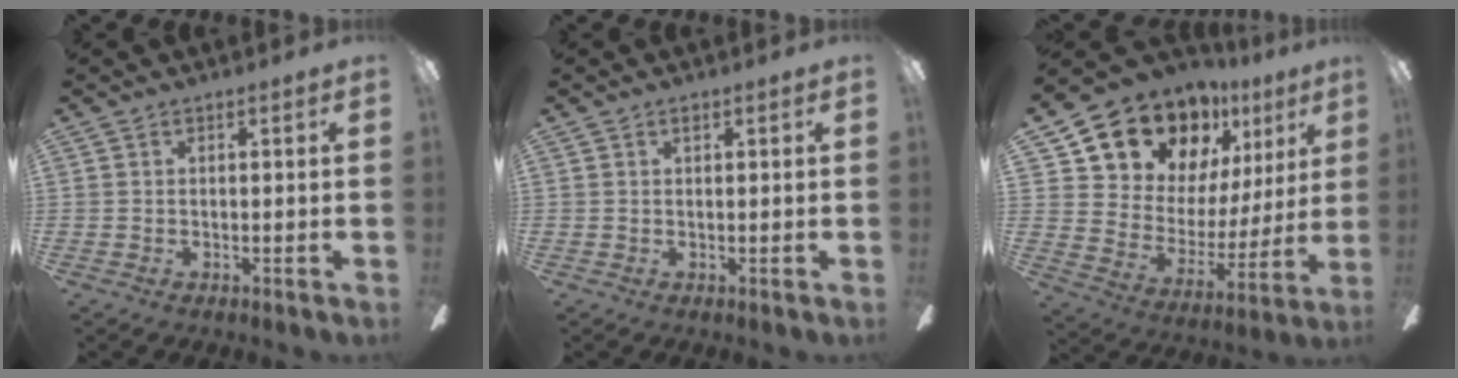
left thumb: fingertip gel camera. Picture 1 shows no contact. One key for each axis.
{"total": 0.9, "fx": 0.6, "fy": 0.3, "fz": 0.6, "tx": -0.005, "ty": -0.004, "tz": 0.009}
{"total": 15.9, "fx": 12.8, "fy": 8.3, "fz": 4.2, "tx": -0.105, "ty": -0.100, "tz": 0.242}